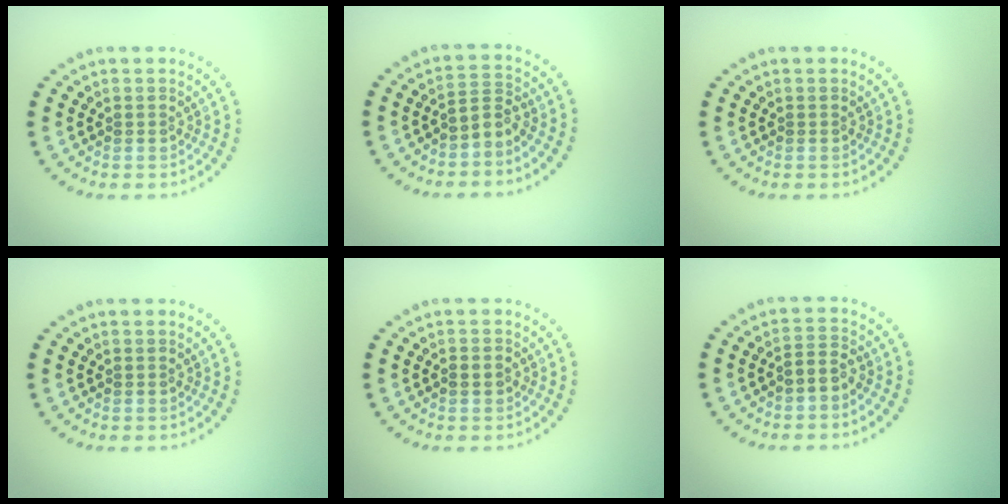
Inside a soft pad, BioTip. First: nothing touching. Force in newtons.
{"total": 2.2, "press": 1.4, "slide": 1.6}
{"total": 0.0}
{"total": 0.0}
{"total": 1.1, "press": 1.0, "slide": 0.4}
{"total": 1.8, "press": 1.4, "slide": 1.2}